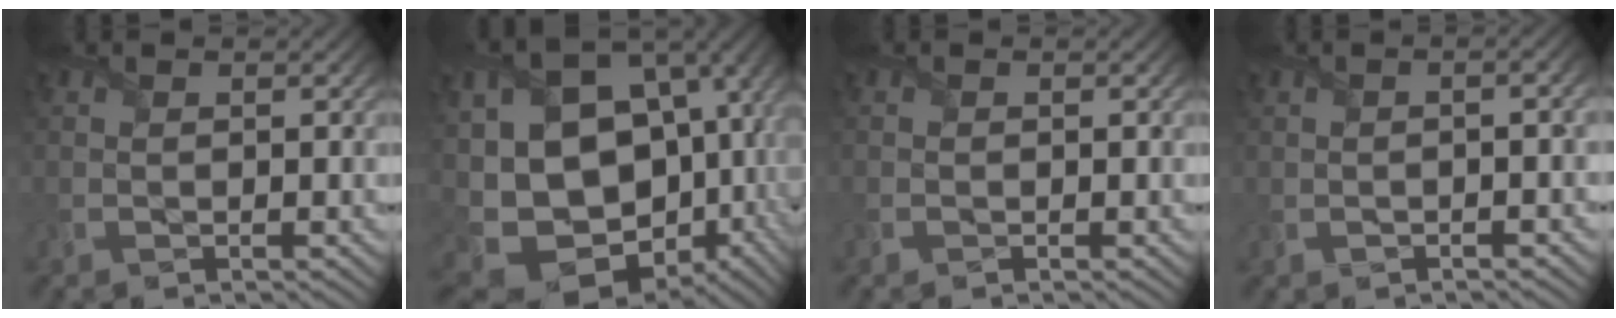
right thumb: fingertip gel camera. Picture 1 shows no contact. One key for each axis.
{"total": 19.6, "fx": -0.6, "fy": 13.7, "fz": 14.0, "tx": -0.280, "ty": -0.045, "tz": 0.060}
{"total": 0.5, "fx": -0.4, "fy": 0.3, "fz": 0.2, "tx": -0.006, "ty": -0.001, "tz": -0.008}
{"total": 3.4, "fx": -0.6, "fy": 0.6, "fz": 3.3, "tx": -0.048, "ty": 0.003, "tz": -0.007}